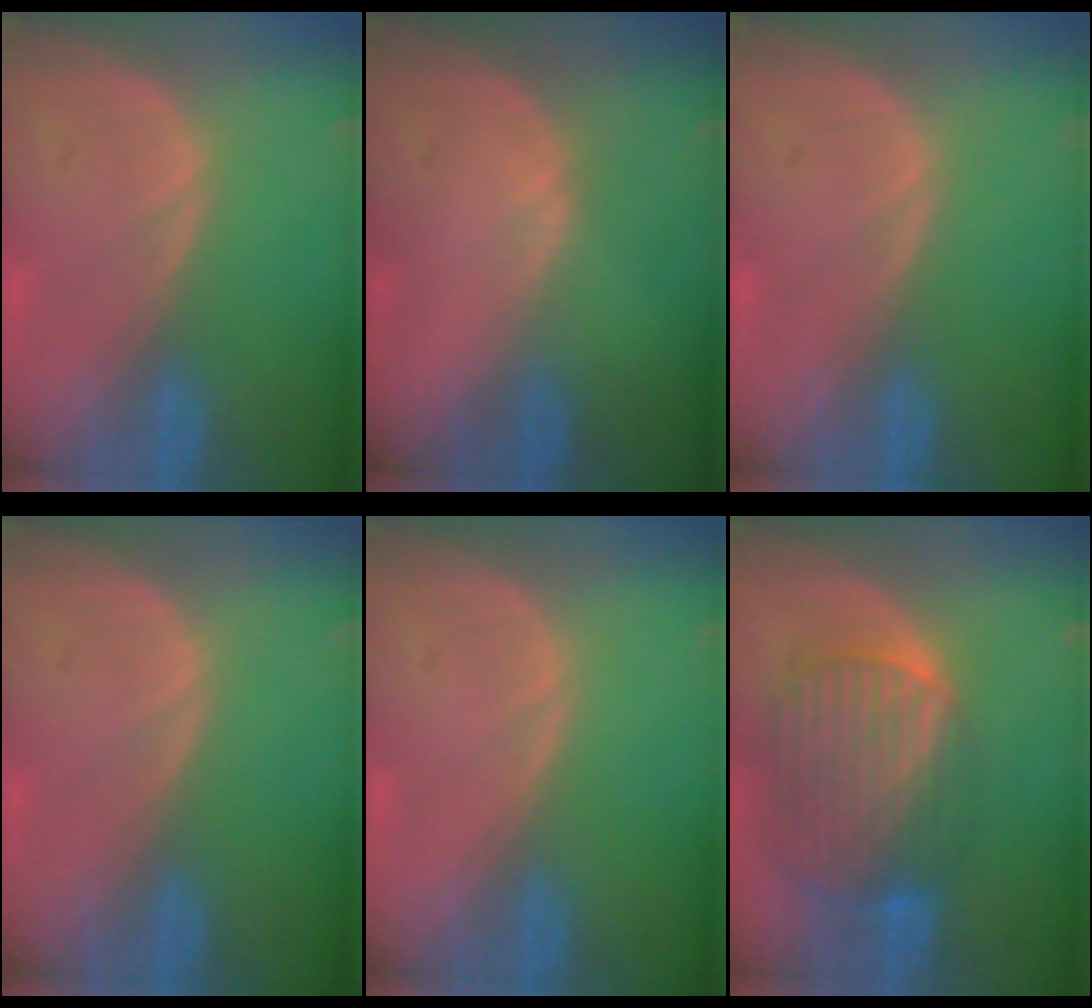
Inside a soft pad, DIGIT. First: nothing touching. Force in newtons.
{"total": 0.7, "press": 0.4, "slide": 0.5}
{"total": 0.0}
{"total": 0.0}
{"total": 0.0}
{"total": 10.4, "press": 8.8, "slide": 5.6}